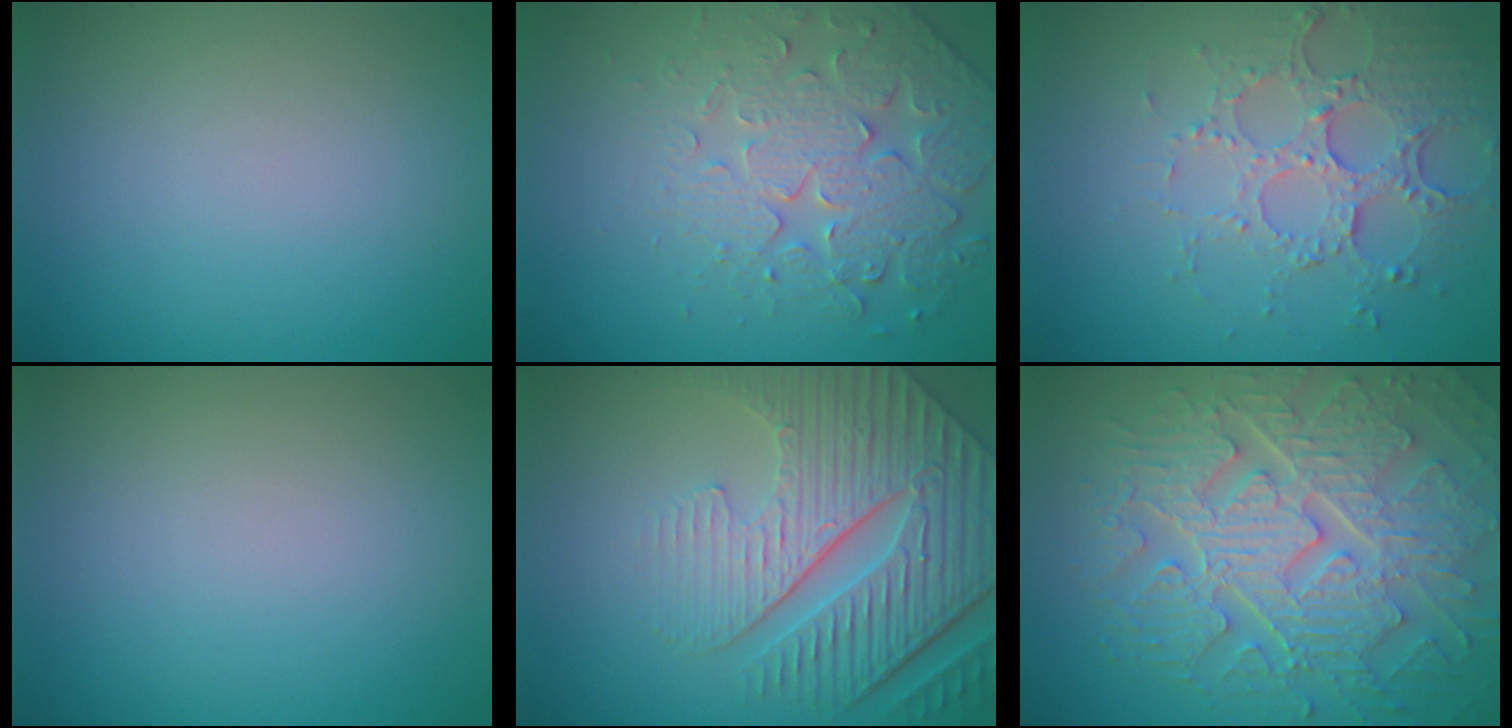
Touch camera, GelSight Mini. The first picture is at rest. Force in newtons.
{"total": 4.8, "press": 4.7, "slide": 1.1}
{"total": 5.1, "press": 3.7, "slide": 3.5}
{"total": 0.0}
{"total": 7.6, "press": 6.0, "slide": 4.7}
{"total": 9.2, "press": 6.7, "slide": 6.2}